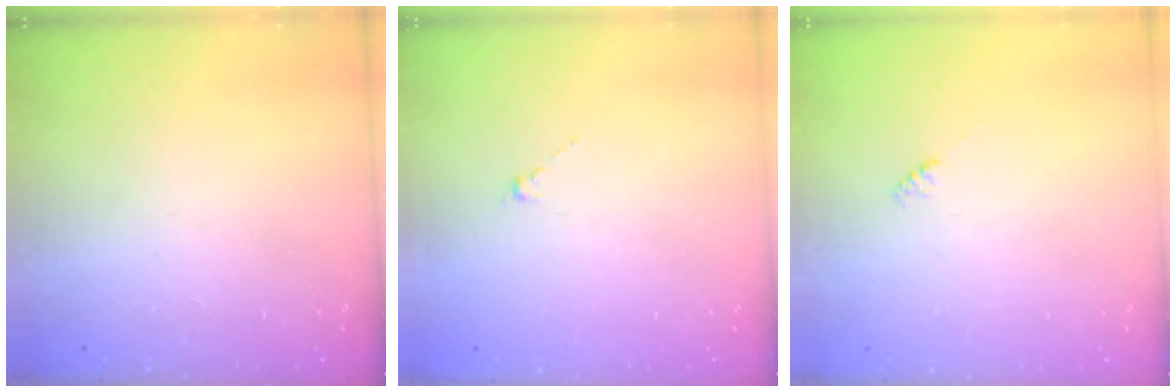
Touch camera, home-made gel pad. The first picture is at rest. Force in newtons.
{"total": 0.0}
{"total": 1.9, "press": 1.9, "slide": 0.3}